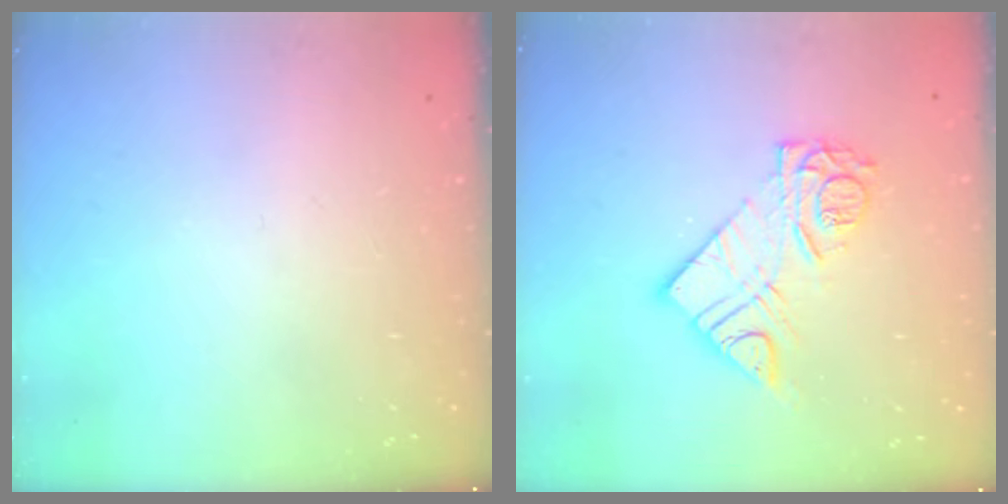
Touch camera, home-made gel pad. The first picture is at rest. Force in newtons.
{"total": 11.2, "press": 11.2, "slide": 1.0}